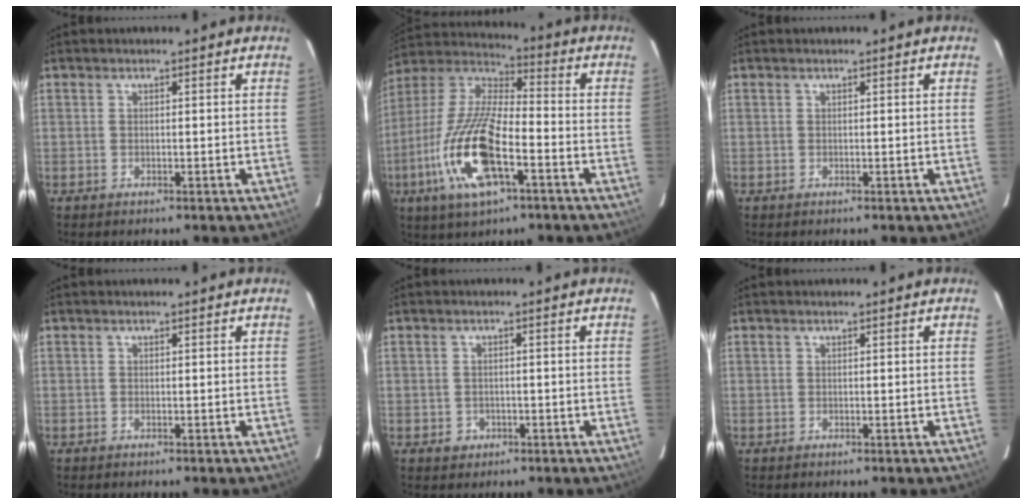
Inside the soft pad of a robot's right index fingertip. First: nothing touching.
{"total": 19.2, "force": [-7.5, 6.6, 16.4], "torque": [-0.347, -0.020, -0.151]}
{"total": 0.0}
{"total": 0.0}
{"total": 2.5, "force": [-0.9, 2.3, 0.5], "torque": [-0.011, 0.002, -0.008]}
{"total": 0.0}